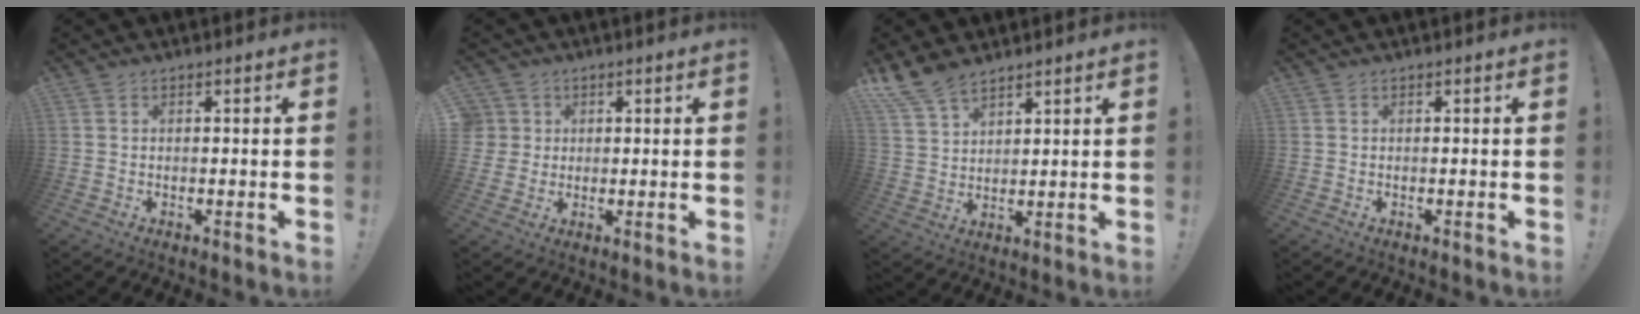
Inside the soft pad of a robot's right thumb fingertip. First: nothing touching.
{"total": 4.6, "force": [1.3, 4.4, 0.5], "torque": [-0.013, 0.000, 0.028]}
{"total": 9.2, "force": [7.3, 4.4, 3.5], "torque": [-0.078, -0.038, 0.147]}
{"total": 0.0}